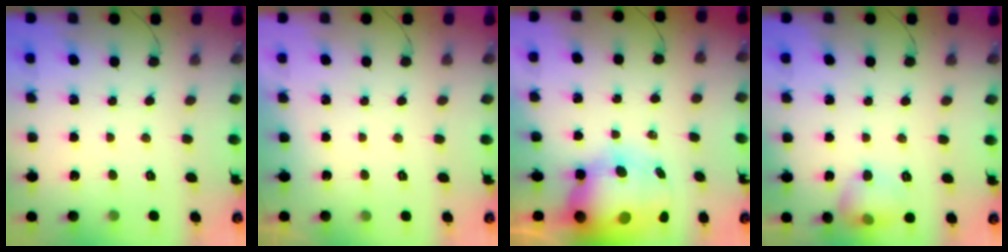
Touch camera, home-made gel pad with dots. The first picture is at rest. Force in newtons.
{"total": 0.0}
{"total": 12.8, "press": 12.5, "slide": 3.1}
{"total": 11.2, "press": 9.0, "slide": 6.7}